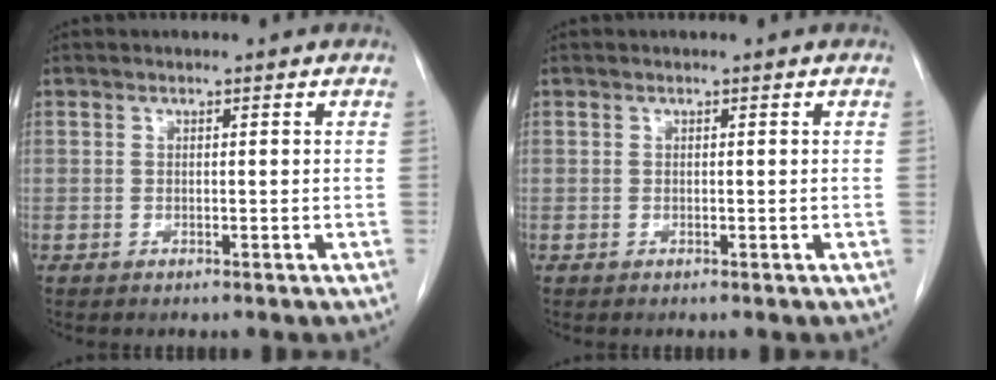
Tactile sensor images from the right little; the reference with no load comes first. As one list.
[{"total": 0.0}]